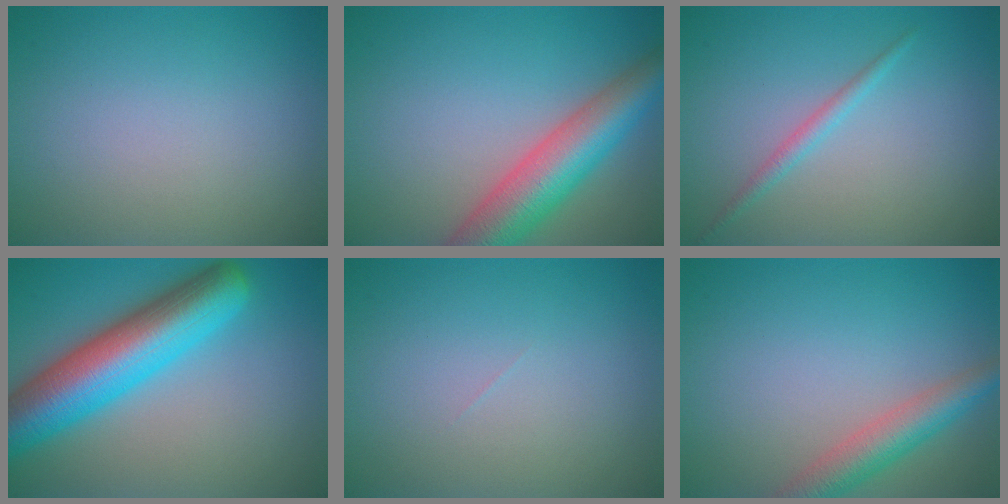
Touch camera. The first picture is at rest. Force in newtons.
{"total": 7.9, "press": 7.9, "slide": 0.4}
{"total": 1.3, "press": 1.3, "slide": 0.1}
{"total": 10.2, "press": 10.2, "slide": 0.3}
{"total": 0.0}
{"total": 4.2, "press": 4.2, "slide": 0.1}